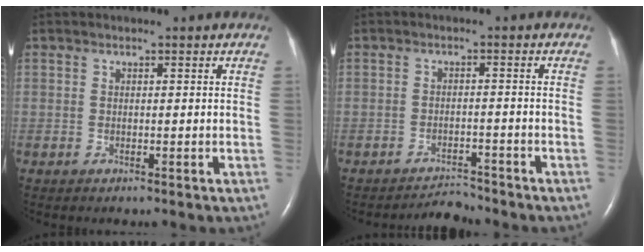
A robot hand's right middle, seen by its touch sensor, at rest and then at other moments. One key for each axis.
{"total": 2.9, "fx": -2.8, "fy": -0.1, "fz": -0.5, "tx": 0.007, "ty": -0.012, "tz": -0.042}